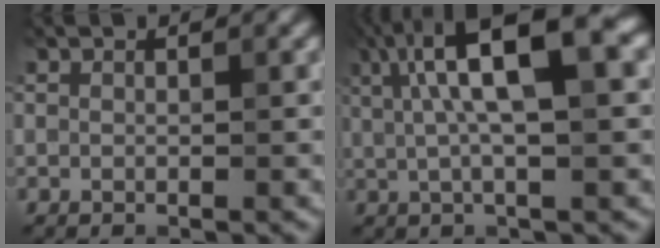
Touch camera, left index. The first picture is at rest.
{"total": 9.8, "force": [2.6, 2.9, 9.0], "torque": [-0.142, 0.024, 0.043]}